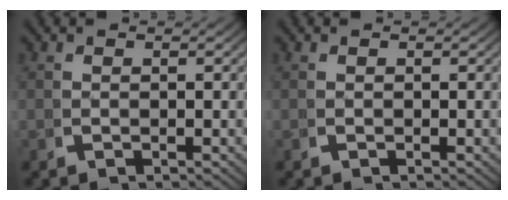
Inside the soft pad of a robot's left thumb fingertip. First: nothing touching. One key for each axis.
{"total": 0.0}